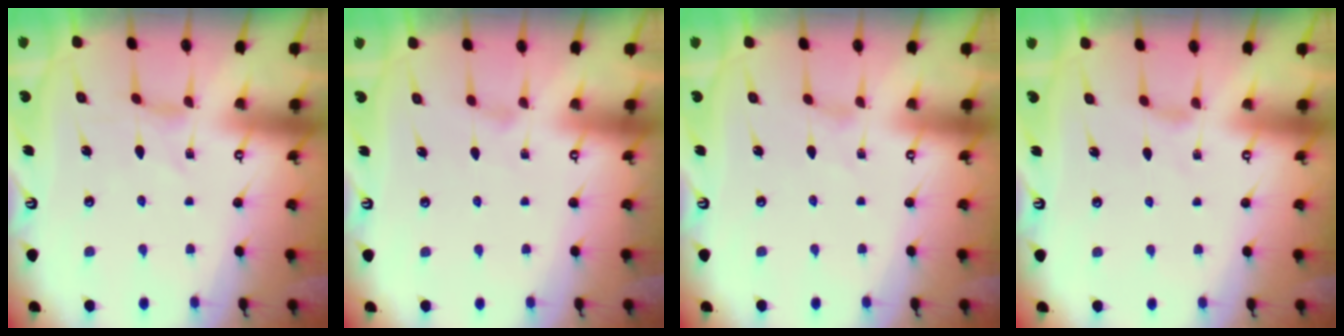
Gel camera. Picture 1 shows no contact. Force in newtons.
{"total": 1.0, "press": 0.9, "slide": 0.3}
{"total": 0.0}
{"total": 0.9, "press": 0.8, "slide": 0.4}